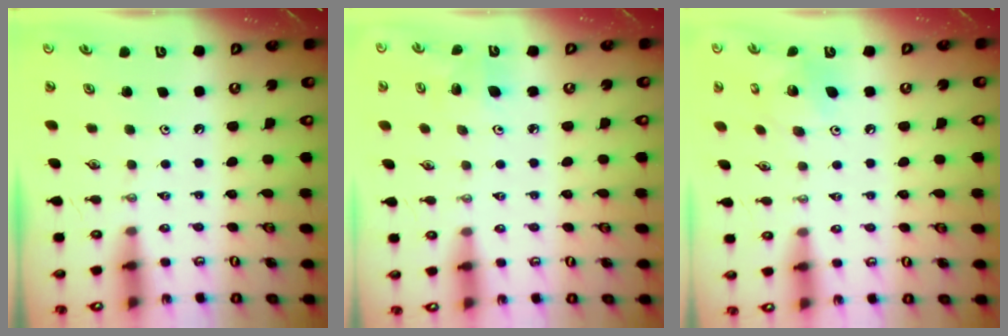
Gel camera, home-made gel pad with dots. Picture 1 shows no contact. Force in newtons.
{"total": 5.2, "press": 5.1, "slide": 1.0}
{"total": 8.6, "press": 8.6, "slide": 0.3}